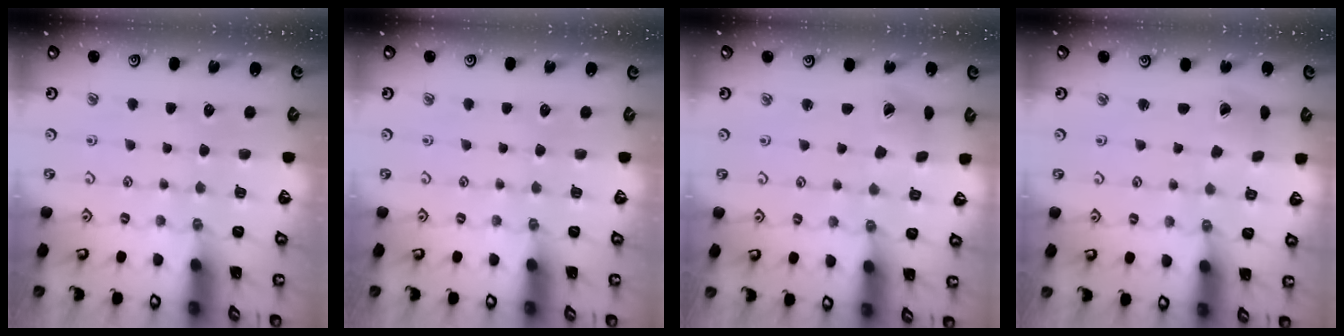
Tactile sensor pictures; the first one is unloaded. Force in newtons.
{"total": 0.0}
{"total": 3.8, "press": 3.8, "slide": 0.6}
{"total": 1.6, "press": 1.5, "slide": 0.3}